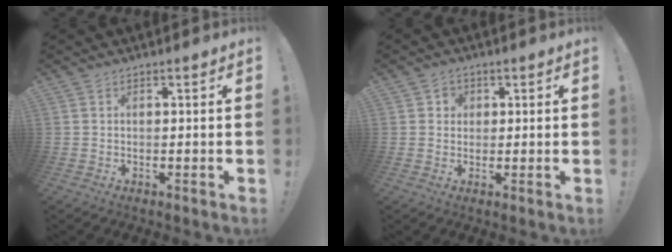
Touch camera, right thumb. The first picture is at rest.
{"total": 2.8, "force": [0.5, 2.7, 0.7], "torque": [-0.006, -0.002, 0.008]}